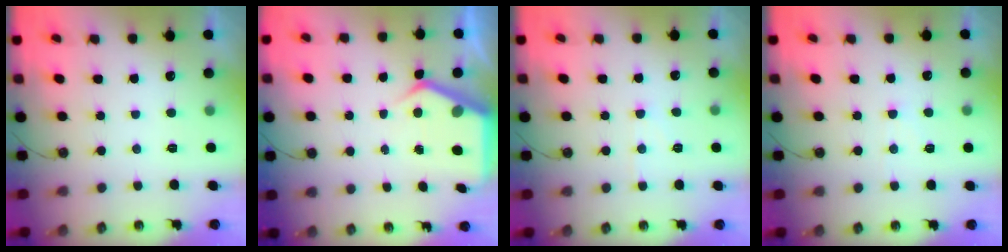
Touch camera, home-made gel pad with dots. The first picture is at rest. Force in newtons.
{"total": 5.0, "press": 4.9, "slide": 0.3}
{"total": 5.2, "press": 5.1, "slide": 0.9}
{"total": 4.2, "press": 4.2, "slide": 0.7}